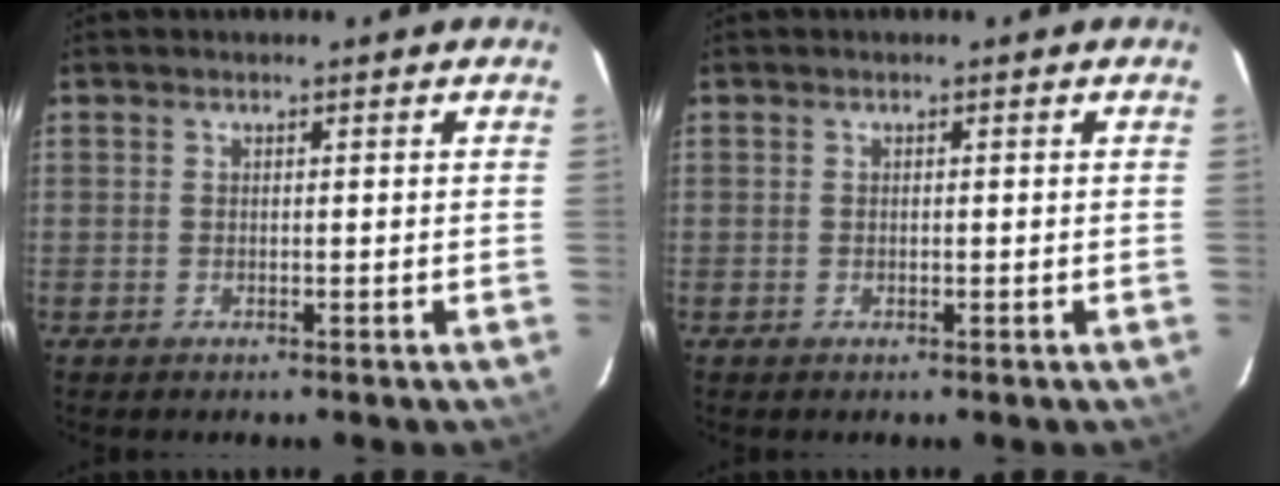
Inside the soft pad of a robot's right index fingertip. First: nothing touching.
{"total": 0.0}